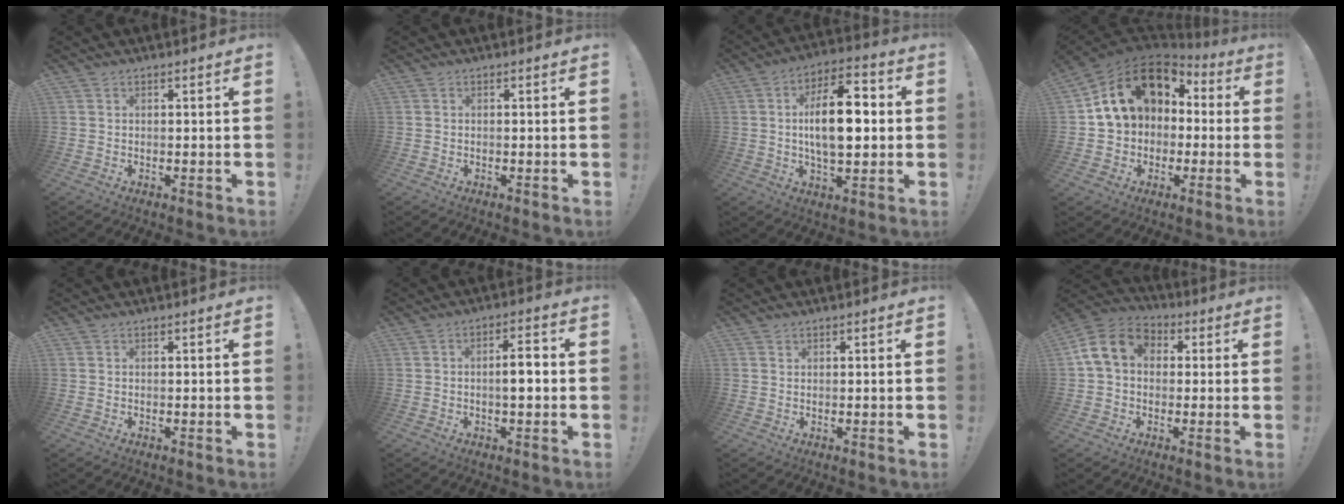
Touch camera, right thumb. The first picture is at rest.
{"total": 0.0}
{"total": 16.1, "force": [0.9, 7.8, 14.0], "torque": [-0.232, 0.003, 0.007]}
{"total": 17.6, "force": [5.9, 13.0, 10.2], "torque": [-0.166, -0.010, 0.116]}
{"total": 0.0}
{"total": 5.6, "force": [-0.6, 1.5, 5.4], "torque": [-0.079, 0.007, -0.017]}
{"total": 0.7, "force": [0.7, 0.3, 0.1], "torque": [0.001, -0.002, 0.013]}
{"total": 12.6, "force": [2.4, 9.6, 7.9], "torque": [-0.127, 0.016, 0.054]}